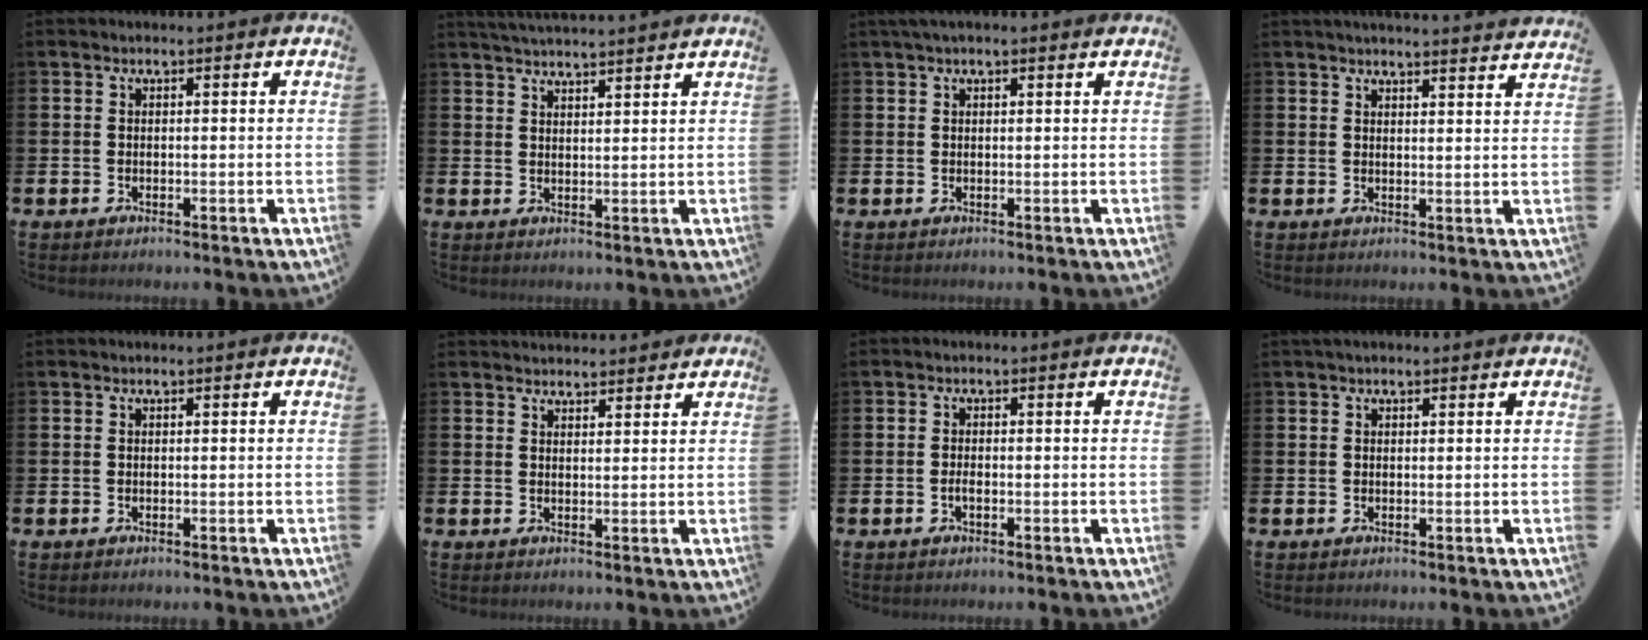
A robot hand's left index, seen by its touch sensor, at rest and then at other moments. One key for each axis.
{"total": 3.6, "fx": 3.6, "fy": -0.4, "fz": 0.1, "tx": -0.006, "ty": -0.019, "tz": 0.065}
{"total": 1.4, "fx": 1.1, "fy": 0.2, "fz": 0.9, "tx": -0.013, "ty": 0.002, "tz": 0.018}
{"total": 3.5, "fx": 3.5, "fy": -0.3, "fz": 0.1, "tx": 0.005, "ty": -0.025, "tz": 0.061}
{"total": 0.0}
{"total": 2.8, "fx": 2.7, "fy": 0.6, "fz": -0.1, "tx": 0.010, "ty": -0.015, "tz": 0.048}
{"total": 1.1, "fx": -0.4, "fy": 0.4, "fz": 0.9, "tx": -0.019, "ty": -0.001, "tz": -0.006}
{"total": 0.9, "fx": 0.8, "fy": 0.2, "fz": 0.4, "tx": 0.005, "ty": -0.001, "tz": 0.012}